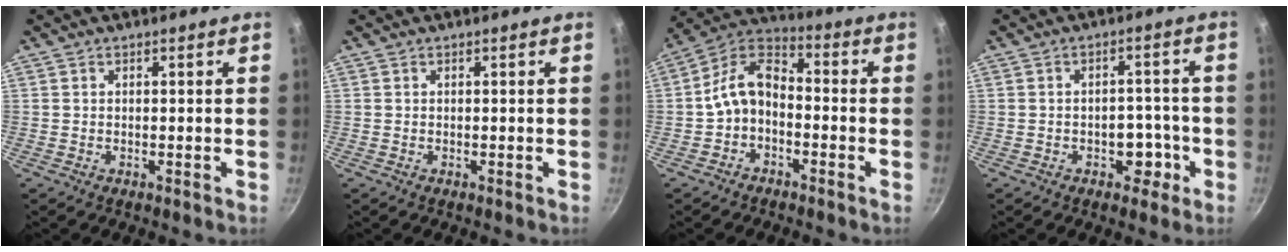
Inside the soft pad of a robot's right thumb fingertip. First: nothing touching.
{"total": 0.0}
{"total": 9.4, "force": [-2.5, 6.4, 6.4], "torque": [-0.103, 0.053, -0.062]}
{"total": 5.3, "force": [-2.0, 3.8, 3.0], "torque": [-0.004, 0.023, -0.022]}